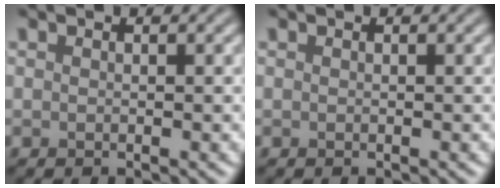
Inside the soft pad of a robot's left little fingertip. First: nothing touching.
{"total": 0.0}